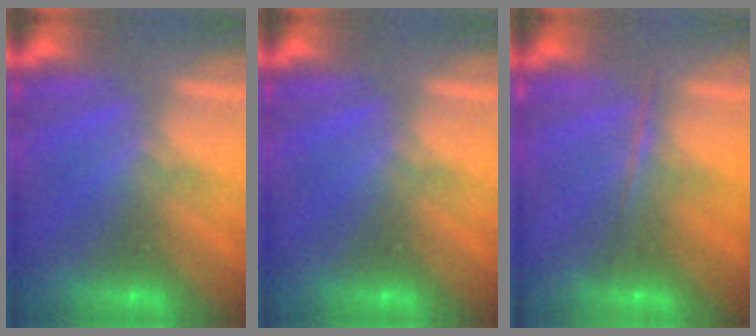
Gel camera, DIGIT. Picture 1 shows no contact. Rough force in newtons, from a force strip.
{"total": 0.0}
{"total": 1.7}